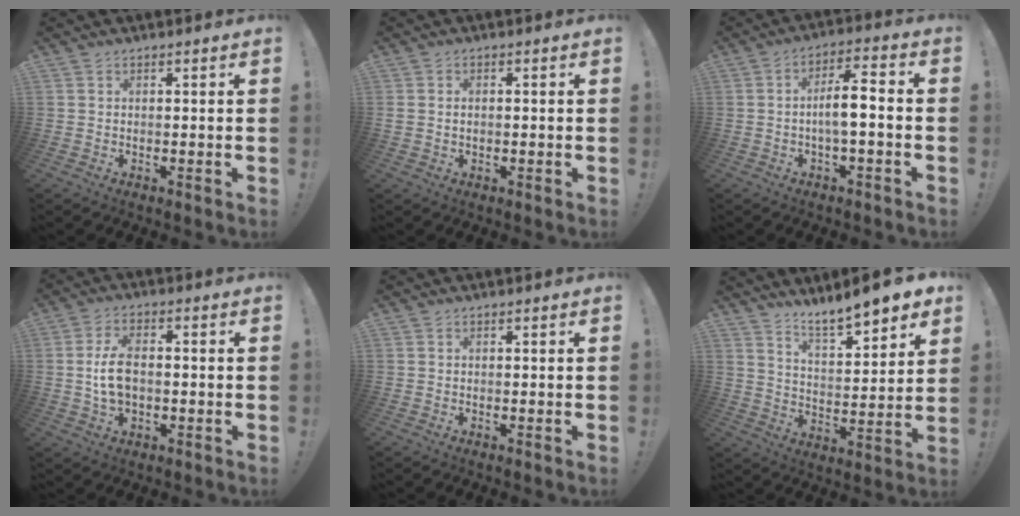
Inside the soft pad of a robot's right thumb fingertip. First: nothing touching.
{"total": 1.3, "force": [0.0, 0.9, 0.9], "torque": [-0.019, 0.004, -0.001]}
{"total": 8.7, "force": [-1.3, 2.3, 8.2], "torque": [-0.131, 0.010, -0.026]}
{"total": 7.9, "force": [-0.5, 4.8, 6.2], "torque": [-0.110, 0.005, -0.009]}
{"total": 0.0}
{"total": 9.5, "force": [8.7, 0.8, 3.7], "torque": [-0.070, -0.073, 0.151]}